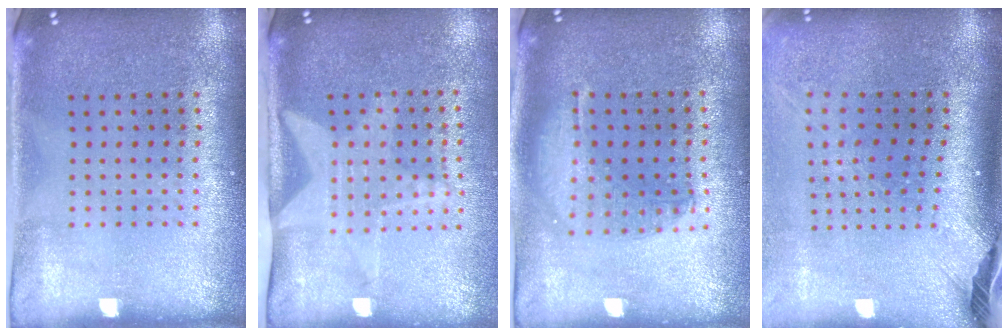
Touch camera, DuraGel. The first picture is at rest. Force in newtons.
{"total": 2.1, "press": 1.5, "slide": 1.4}
{"total": 1.3, "press": 1.3, "slide": 0.4}
{"total": 2.5, "press": 1.8, "slide": 1.7}